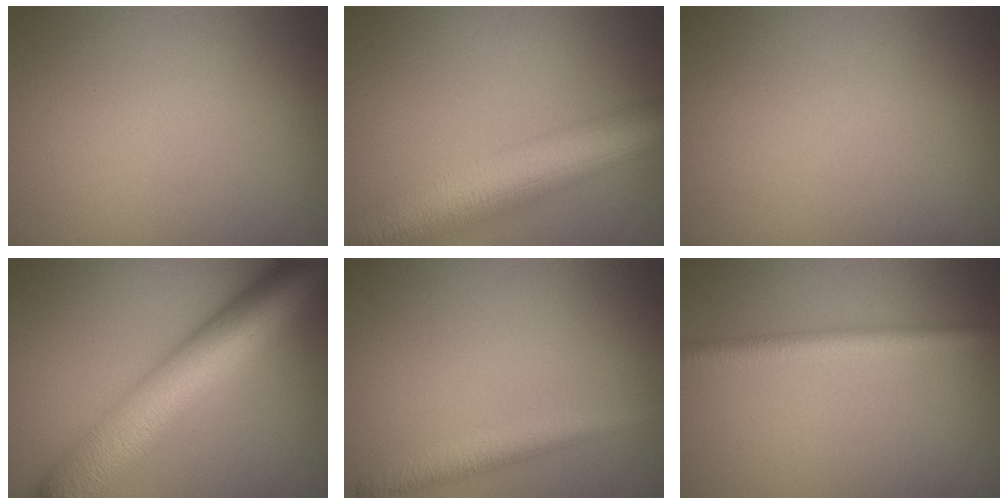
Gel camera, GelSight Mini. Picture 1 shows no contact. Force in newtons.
{"total": 10.6, "press": 10.6, "slide": 0.6}
{"total": 0.0}
{"total": 10.2, "press": 10.2, "slide": 0.2}
{"total": 2.8, "press": 2.8, "slide": 0.2}
{"total": 2.7, "press": 2.7, "slide": 0.1}